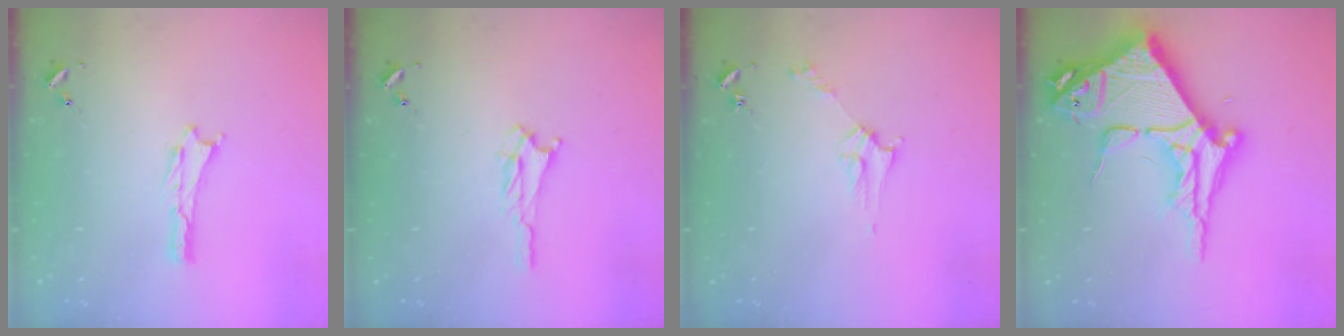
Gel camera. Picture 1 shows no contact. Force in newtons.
{"total": 1.7, "press": 1.6, "slide": 0.3}
{"total": 2.8, "press": 2.8, "slide": 0.3}
{"total": 15.7, "press": 15.6, "slide": 1.7}